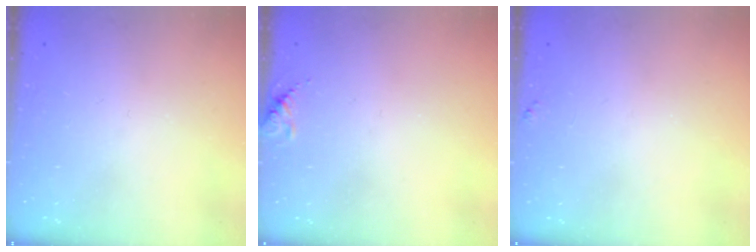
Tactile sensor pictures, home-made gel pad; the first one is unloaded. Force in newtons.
{"total": 5.7, "press": 5.7, "slide": 0.5}
{"total": 3.7, "press": 3.7, "slide": 0.5}